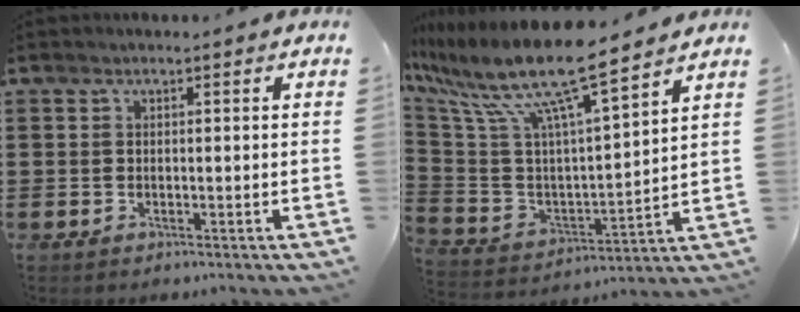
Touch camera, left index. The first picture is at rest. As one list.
[{"total": 13.5, "force": [10.1, 1.4, 8.9], "torque": [-0.205, -0.069, 0.165]}]